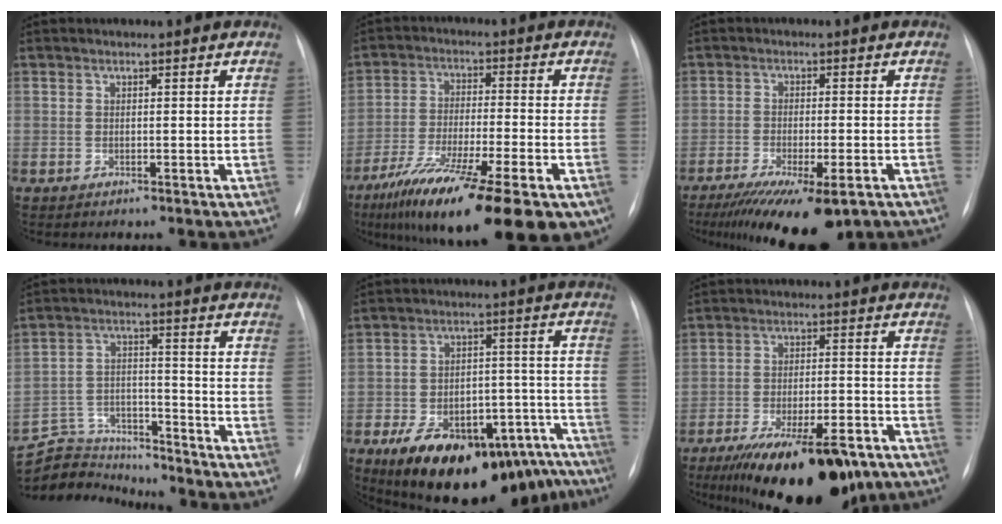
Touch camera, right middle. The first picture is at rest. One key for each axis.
{"total": 20.5, "fx": -12.5, "fy": 3.6, "fz": 15.9, "tx": -0.234, "ty": -0.042, "tz": -0.202}
{"total": 13.9, "fx": -9.5, "fy": 3.4, "fz": 9.6, "tx": -0.146, "ty": -0.029, "tz": -0.145}
{"total": 11.9, "fx": -11.7, "fy": 2.5, "fz": 0.5, "tx": -0.015, "ty": 0.034, "tz": -0.194}
{"total": 22.7, "fx": -16.6, "fy": 9.6, "fz": 12.2, "tx": -0.121, "ty": 0.039, "tz": -0.226}
{"total": 19.4, "fx": -13.3, "fy": 6.1, "fz": 12.8, "tx": -0.165, "ty": -0.008, "tz": -0.198}